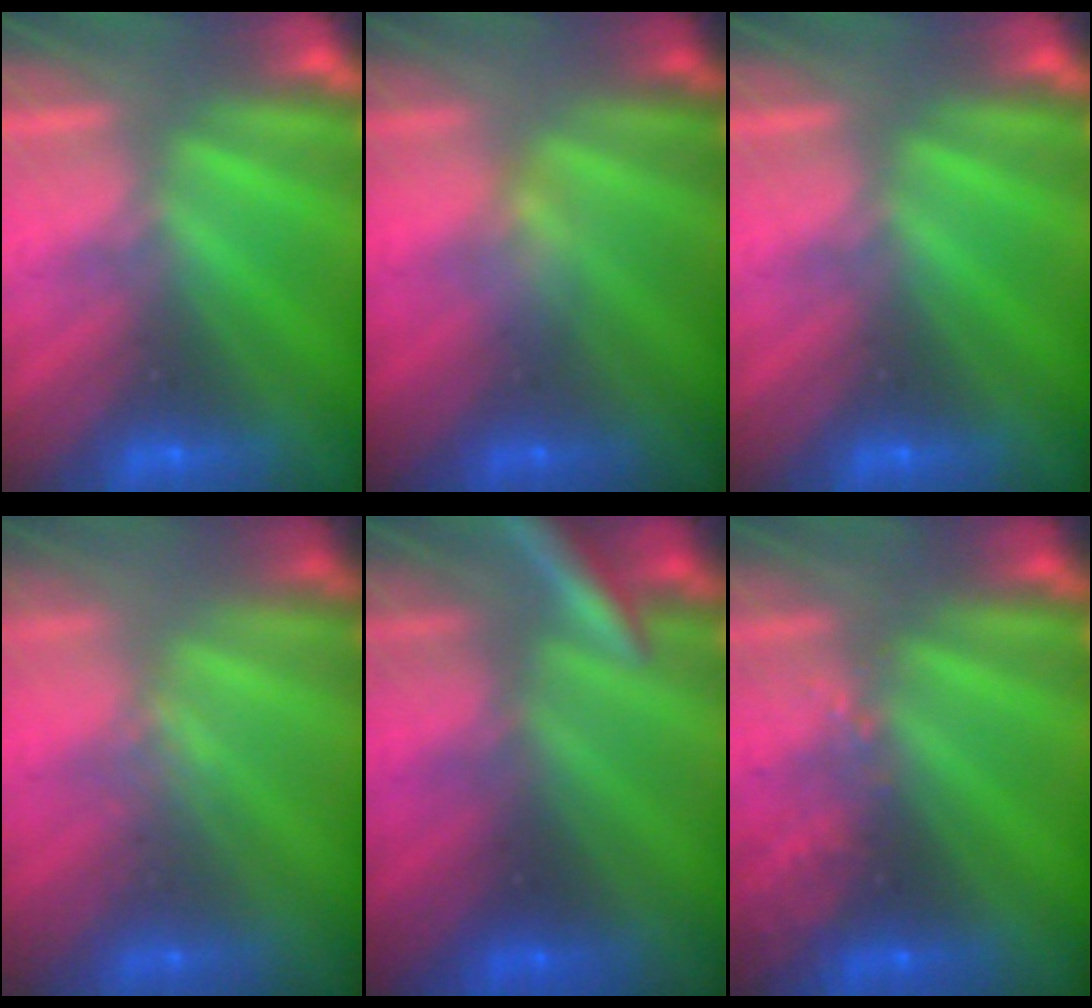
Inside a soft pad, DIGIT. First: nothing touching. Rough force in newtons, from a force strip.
{"total": 2.4}
{"total": 0.0}
{"total": 2.5}
{"total": 3.0}
{"total": 2.9}